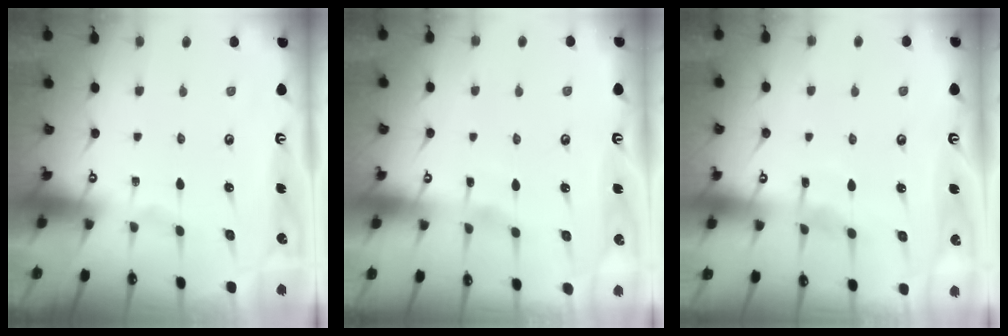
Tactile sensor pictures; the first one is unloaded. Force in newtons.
{"total": 2.6, "press": 2.5, "slide": 0.2}
{"total": 6.3, "press": 6.3, "slide": 0.5}